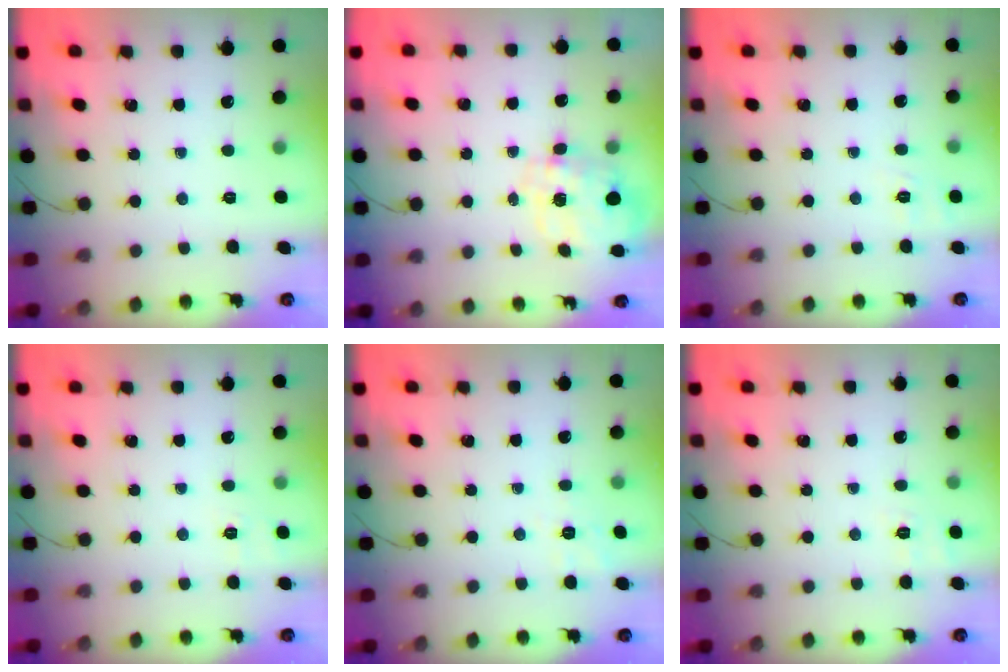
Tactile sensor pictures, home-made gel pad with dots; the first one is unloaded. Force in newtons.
{"total": 8.7, "press": 8.5, "slide": 2.0}
{"total": 1.8, "press": 0.1, "slide": 1.8}
{"total": 7.7, "press": 7.5, "slide": 2.0}
{"total": 2.2, "press": 0.7, "slide": 2.0}
{"total": 2.1, "press": 0.8, "slide": 2.0}